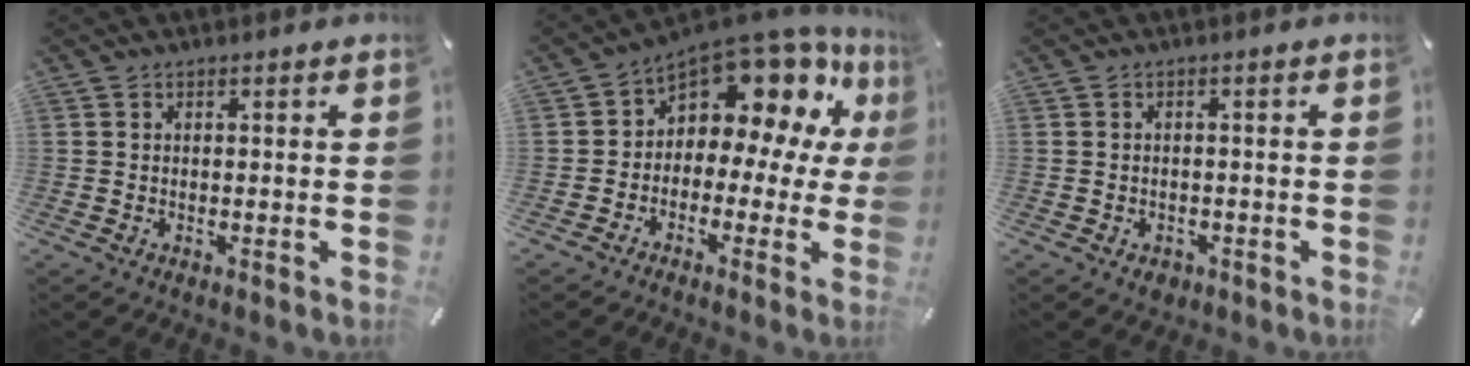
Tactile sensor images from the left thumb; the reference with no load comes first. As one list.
[{"total": 12.4, "force": [7.6, 7.1, 6.8], "torque": [-0.104, -0.075, 0.128]}, {"total": 2.0, "force": [-1.1, 1.6, 0.7], "torque": [-0.012, 0.005, -0.021]}]